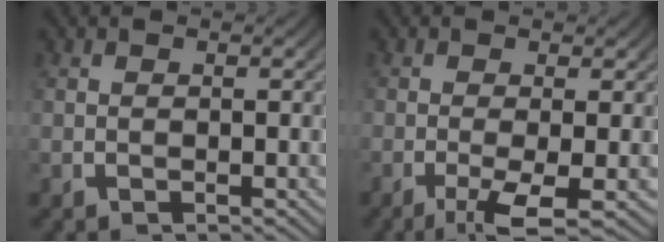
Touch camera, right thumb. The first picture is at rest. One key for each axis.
{"total": 3.8, "fx": -1.5, "fy": 1.4, "fz": 3.2, "tx": -0.066, "ty": -0.017, "tz": -0.022}